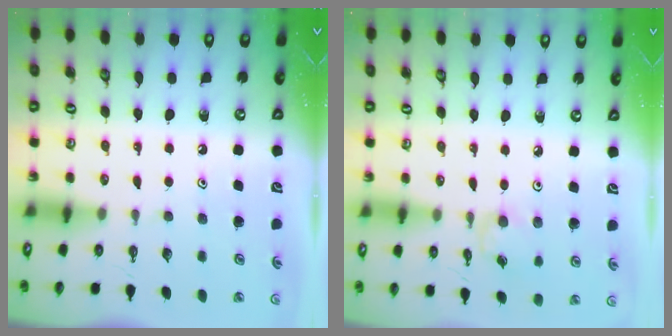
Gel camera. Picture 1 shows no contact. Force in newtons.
{"total": 3.1, "press": 3.1, "slide": 0.1}